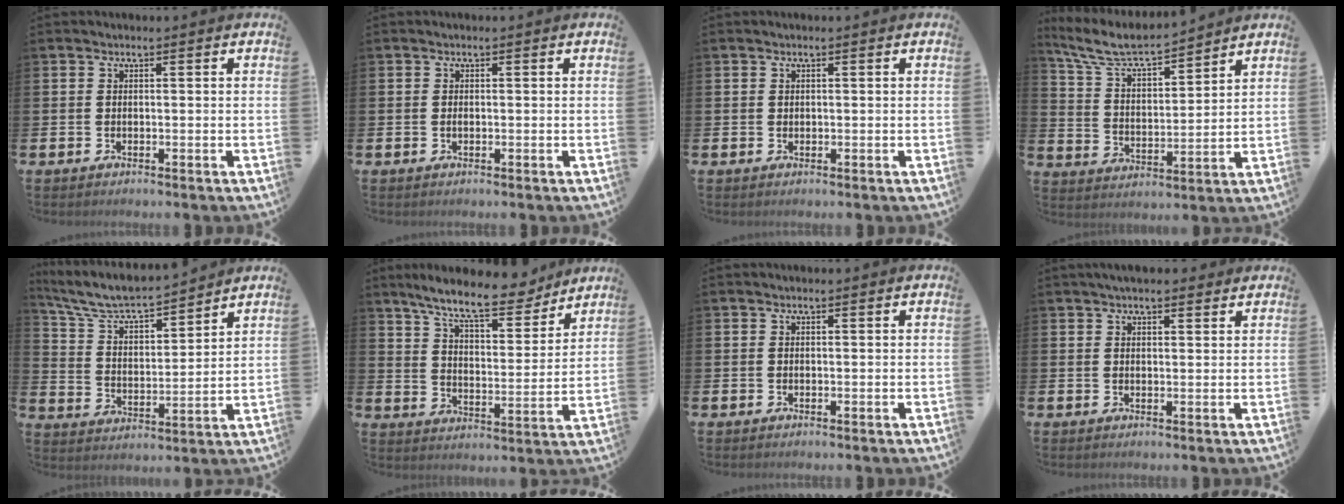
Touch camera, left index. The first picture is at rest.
{"total": 0.5, "force": [-0.1, 0.3, 0.5], "torque": [-0.017, 0.003, -0.002]}
{"total": 0.5, "force": [0.3, 0.4, 0.1], "torque": [-0.001, 0.004, 0.005]}
{"total": 7.7, "force": [7.0, 1.3, 2.8], "torque": [-0.091, -0.042, 0.124]}
{"total": 7.6, "force": [7.1, 1.3, 2.4], "torque": [-0.086, -0.049, 0.125]}
{"total": 10.6, "force": [9.4, 2.2, 4.4], "torque": [-0.110, -0.049, 0.164]}
{"total": 0.0}
{"total": 2.8, "force": [2.6, 0.6, 0.8], "torque": [-0.012, -0.007, 0.045]}